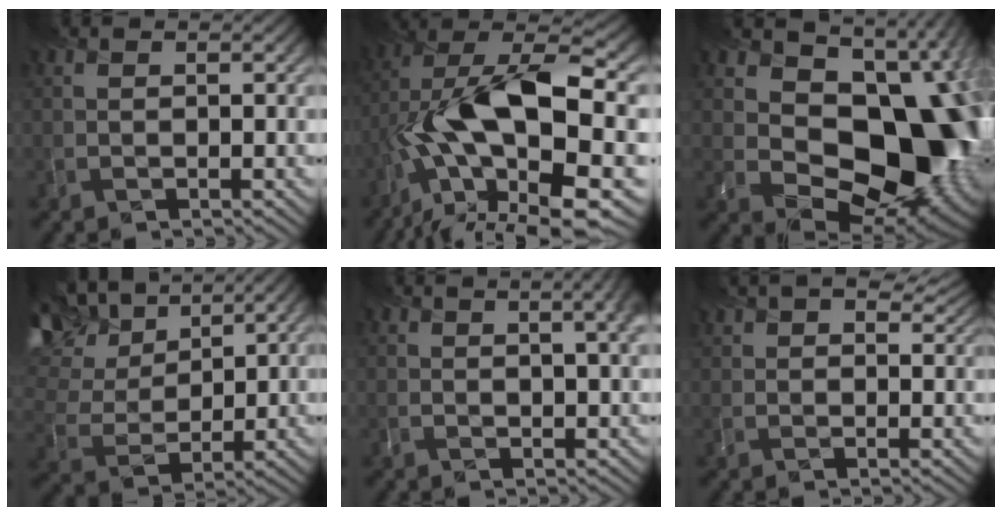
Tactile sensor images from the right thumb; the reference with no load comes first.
{"total": 19.5, "force": [-3.6, 7.6, 17.6], "torque": [-0.319, -0.002, -0.054]}
{"total": 17.2, "force": [0.9, 12.4, 11.8], "torque": [-0.124, -0.029, 0.039]}
{"total": 12.8, "force": [8.4, 6.2, 7.5], "torque": [-0.191, 0.030, 0.142]}
{"total": 5.2, "force": [2.0, 2.1, 4.3], "torque": [-0.030, 0.014, 0.013]}
{"total": 5.4, "force": [3.8, 2.4, 3.0], "torque": [-0.044, -0.004, 0.059]}